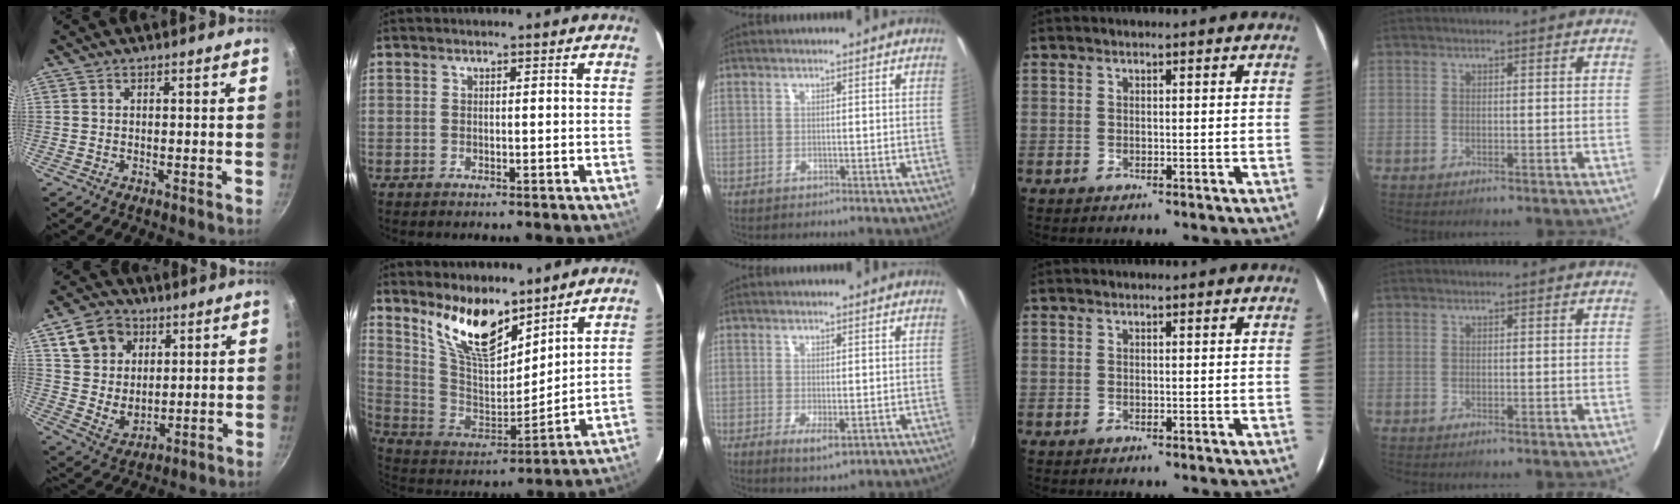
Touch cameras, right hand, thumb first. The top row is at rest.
{"thumb": {"total": 11.8, "force": [4.9, 9.2, 5.3], "torque": [-0.070, -0.015, 0.096]}, "index": {"total": 15.3, "force": [10.9, 5.9, 9.0], "torque": [-0.176, -0.009, 0.216]}, "middle": {"total": 3.4, "force": [-0.9, 1.1, 3.0], "torque": [-0.054, -0.013, -0.010]}}